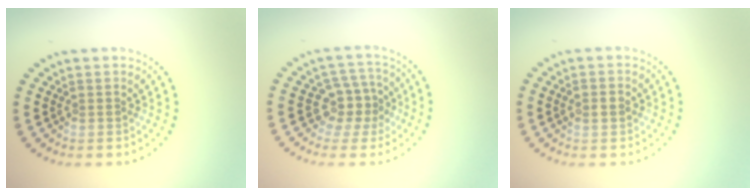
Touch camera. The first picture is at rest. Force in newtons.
{"total": 3.0, "press": 2.3, "slide": 1.9}
{"total": 1.8, "press": 1.8, "slide": 0.3}